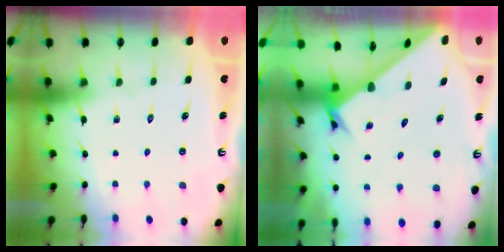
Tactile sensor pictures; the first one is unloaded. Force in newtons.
{"total": 2.6, "press": 2.6, "slide": 0.3}